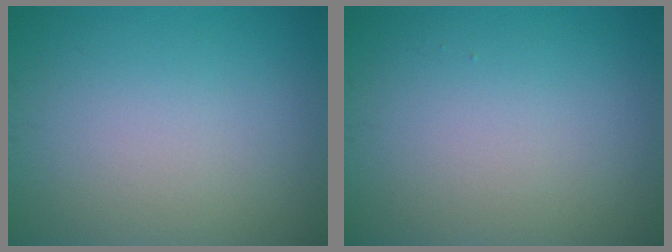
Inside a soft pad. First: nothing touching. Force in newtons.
{"total": 0.0}